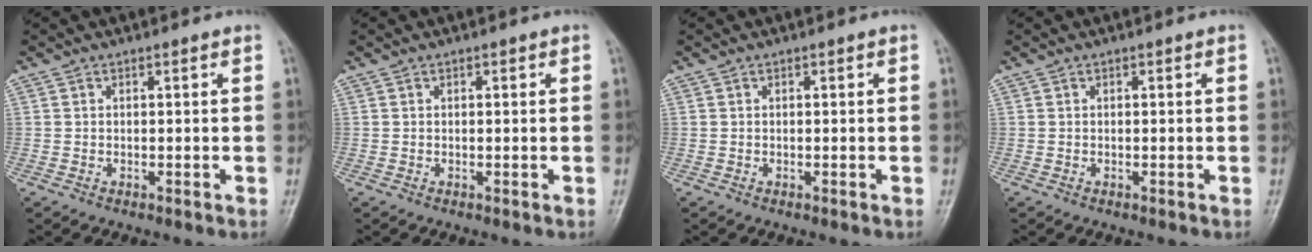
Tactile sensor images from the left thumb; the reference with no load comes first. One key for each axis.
{"total": 0.6, "fx": 0.2, "fy": 0.3, "fz": 0.5, "tx": -0.006, "ty": 0.001, "tz": 0.004}
{"total": 0.0}
{"total": 0.0}